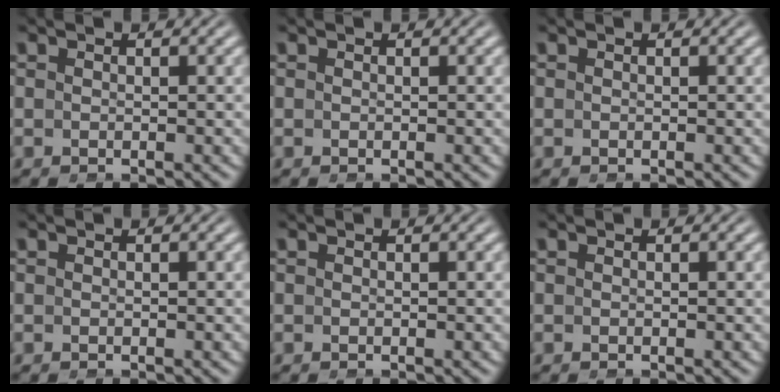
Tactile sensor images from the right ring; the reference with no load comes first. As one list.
[{"total": 0.0}, {"total": 0.0}, {"total": 0.0}, {"total": 0.0}, {"total": 0.0}]